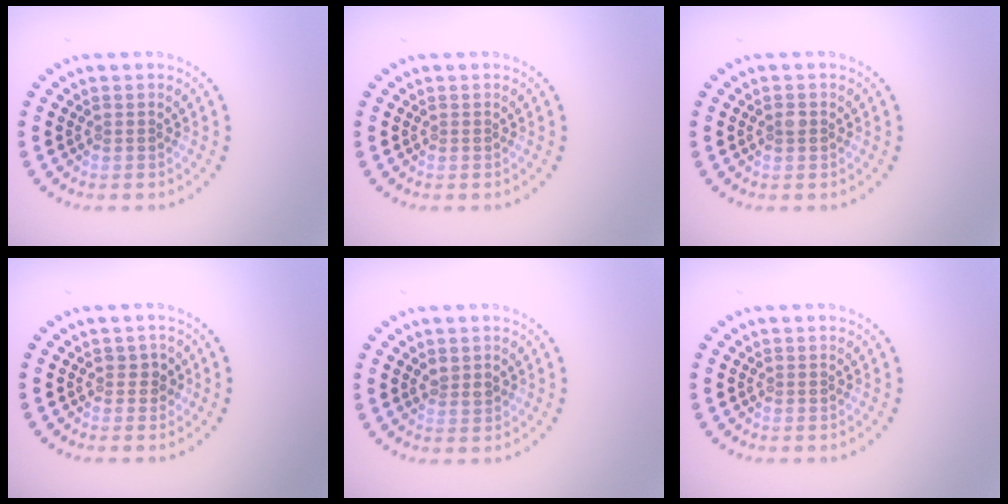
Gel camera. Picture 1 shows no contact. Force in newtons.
{"total": 0.0}
{"total": 1.0, "press": 1.0, "slide": 0.2}
{"total": 1.1, "press": 1.0, "slide": 0.5}
{"total": 1.4, "press": 1.3, "slide": 0.5}
{"total": 0.0}